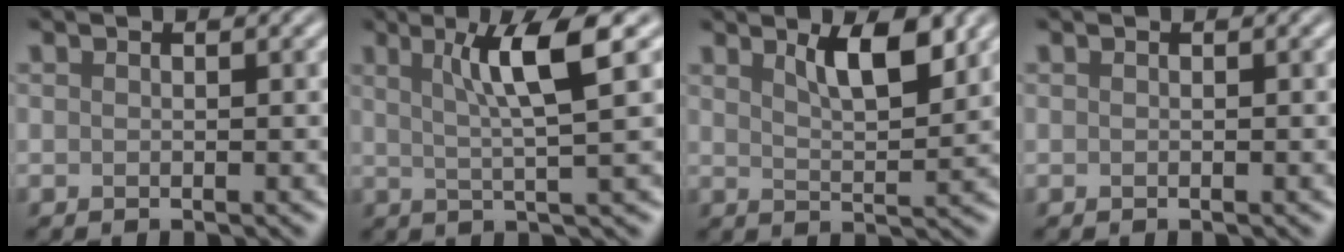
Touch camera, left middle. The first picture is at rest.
{"total": 5.5, "force": [1.9, 0.6, 5.1], "torque": [-0.088, 0.001, 0.034]}
{"total": 4.2, "force": [2.5, 1.1, 3.2], "torque": [-0.051, -0.002, 0.043]}
{"total": 0.0}